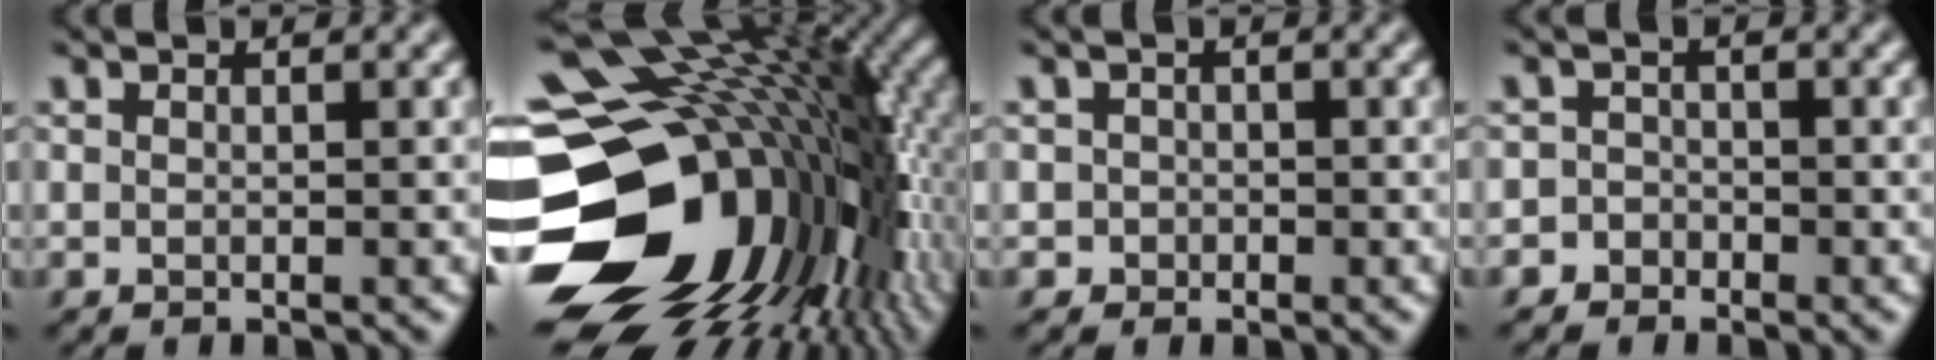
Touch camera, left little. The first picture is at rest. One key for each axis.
{"total": 20.1, "fx": -4.3, "fy": 13.7, "fz": 14.0, "tx": -0.271, "ty": -0.017, "tz": -0.059}
{"total": 1.3, "fx": -0.4, "fy": 1.2, "fz": 0.0, "tx": 0.015, "ty": -0.003, "tz": -0.005}
{"total": 3.1, "fx": -2.0, "fy": 2.3, "fz": -0.3, "tx": 0.047, "ty": 0.005, "tz": -0.043}